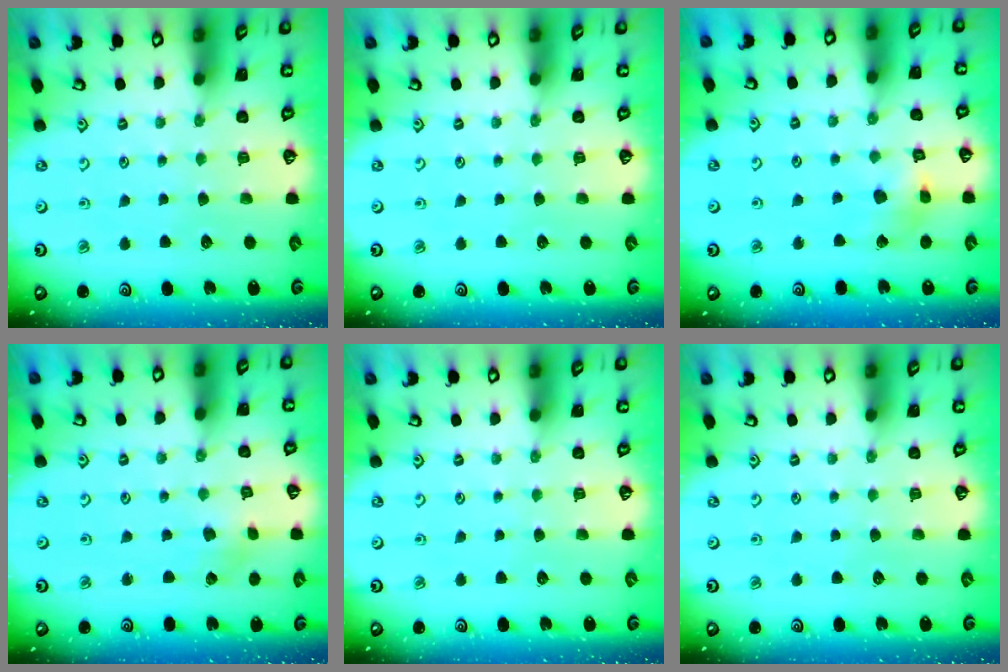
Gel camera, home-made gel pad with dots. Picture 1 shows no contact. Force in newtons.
{"total": 0.0}
{"total": 7.3, "press": 7.2, "slide": 0.8}
{"total": 0.8, "press": 0.8, "slide": 0.2}
{"total": 0.0}
{"total": 0.0}